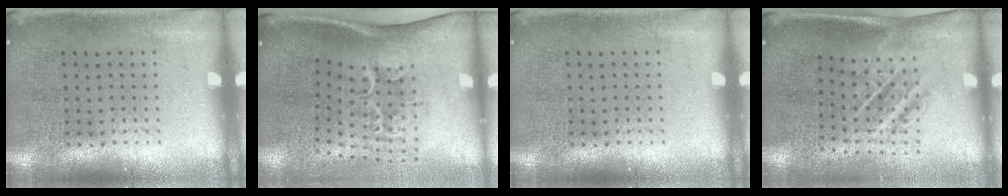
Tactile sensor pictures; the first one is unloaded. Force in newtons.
{"total": 2.2, "press": 1.3, "slide": 1.8}
{"total": 0.0}
{"total": 1.7, "press": 1.1, "slide": 1.3}